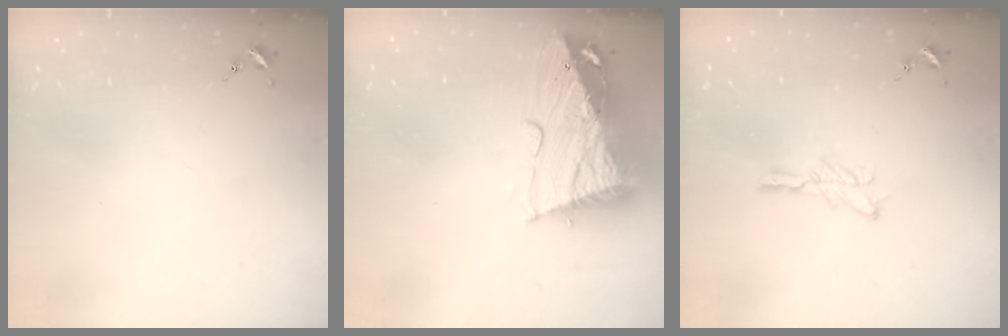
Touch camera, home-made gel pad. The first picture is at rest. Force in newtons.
{"total": 16.3, "press": 16.1, "slide": 2.0}
{"total": 6.1, "press": 6.0, "slide": 0.7}